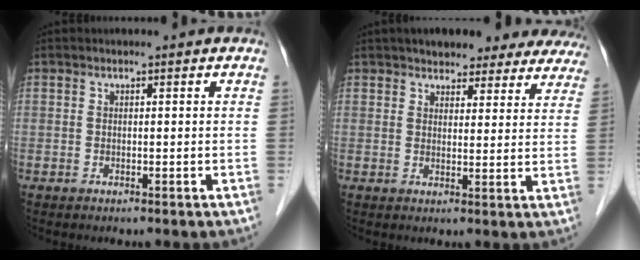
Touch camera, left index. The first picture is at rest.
{"total": 15.4, "force": [13.4, 5.5, 5.2], "torque": [-0.036, 0.013, 0.146]}